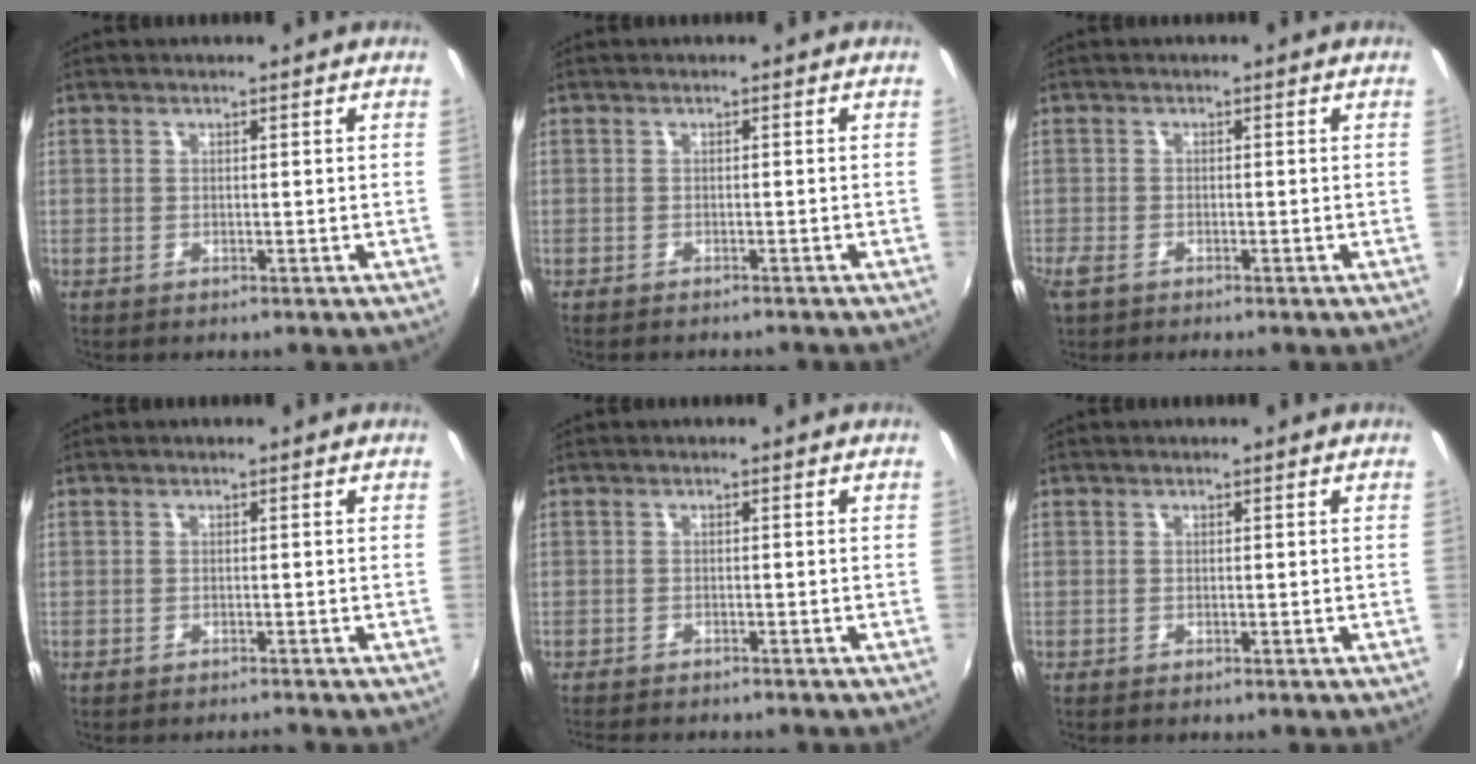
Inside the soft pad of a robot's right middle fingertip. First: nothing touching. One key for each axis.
{"total": 2.5, "fx": -2.4, "fy": 0.3, "fz": 0.9, "tx": -0.023, "ty": -0.012, "tz": -0.038}
{"total": 2.9, "fx": -2.0, "fy": 1.3, "fz": 1.6, "tx": -0.041, "ty": -0.008, "tz": -0.040}
{"total": 1.2, "fx": -1.2, "fy": 0.0, "fz": 0.2, "tx": -0.005, "ty": -0.007, "tz": -0.019}
{"total": 5.3, "fx": -4.8, "fy": 0.7, "fz": 2.0, "tx": -0.048, "ty": -0.018, "tz": -0.079}
{"total": 0.0}